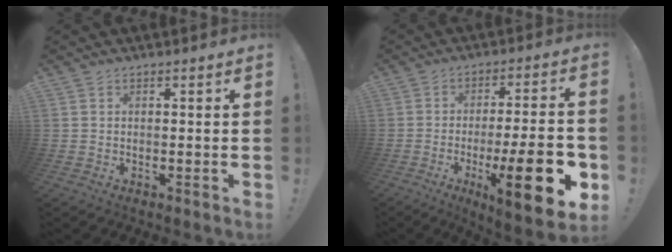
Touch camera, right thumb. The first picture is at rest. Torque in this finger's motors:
{"motor_torque": [2.51, 2.50, 1.83, -0.94, 0.15]}